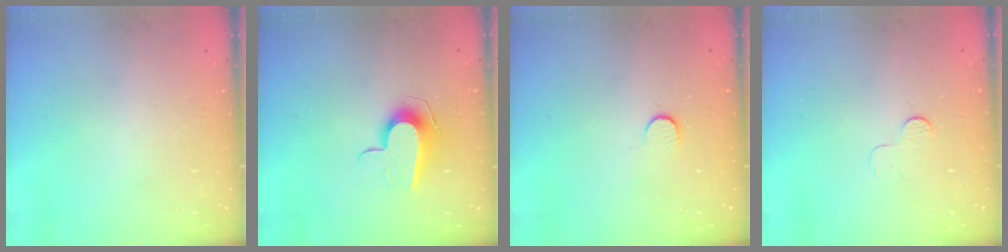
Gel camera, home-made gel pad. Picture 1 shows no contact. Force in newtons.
{"total": 9.2, "press": 9.2, "slide": 0.5}
{"total": 5.3, "press": 5.2, "slide": 0.5}
{"total": 3.2, "press": 3.1, "slide": 0.3}